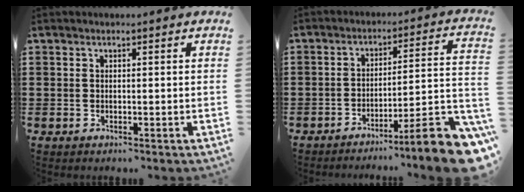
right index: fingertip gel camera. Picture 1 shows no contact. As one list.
[{"total": 9.7, "force": [-6.8, 0.2, 7.0], "torque": [-0.094, 0.000, -0.130]}]